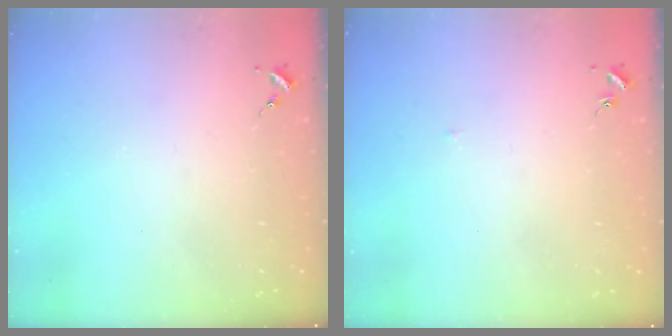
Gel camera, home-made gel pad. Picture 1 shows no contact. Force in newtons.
{"total": 1.4, "press": 1.3, "slide": 0.3}